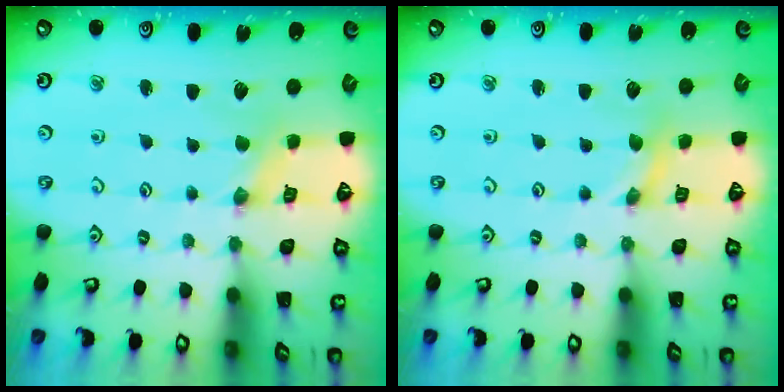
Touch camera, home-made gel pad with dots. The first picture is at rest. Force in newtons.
{"total": 0.0}